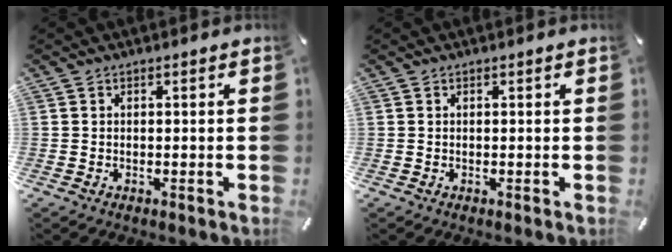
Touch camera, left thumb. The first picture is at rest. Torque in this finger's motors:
{"motor_torque": [0.00, 0.00, 0.01, -0.01, -0.01]}